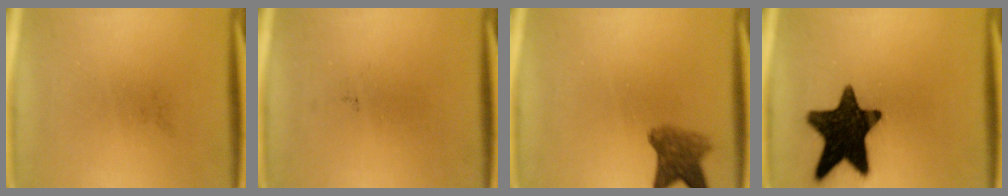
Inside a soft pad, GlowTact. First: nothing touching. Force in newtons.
{"total": 0.0}
{"total": 5.0}
{"total": 17.0}